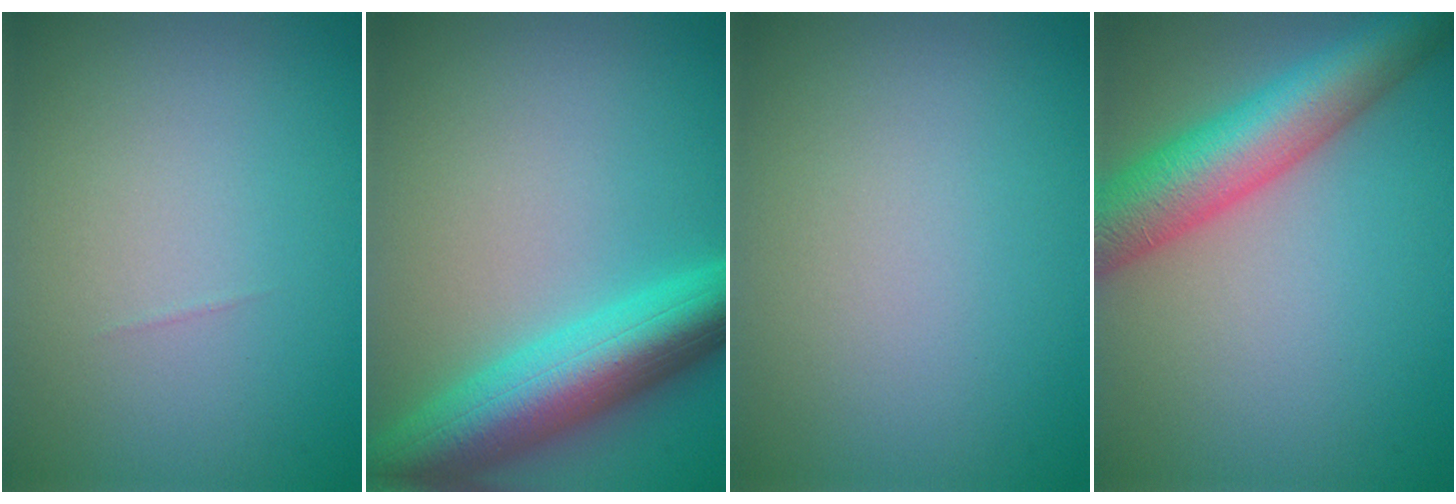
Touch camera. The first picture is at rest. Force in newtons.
{"total": 8.7, "press": 8.7, "slide": 0.3}
{"total": 0.0}
{"total": 8.5, "press": 8.4, "slide": 0.2}